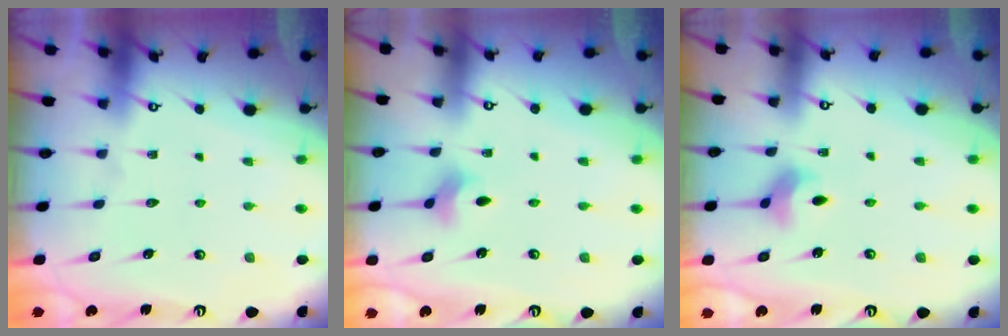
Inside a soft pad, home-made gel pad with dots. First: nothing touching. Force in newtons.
{"total": 3.3, "press": 3.3, "slide": 0.6}
{"total": 3.9, "press": 3.9, "slide": 0.6}